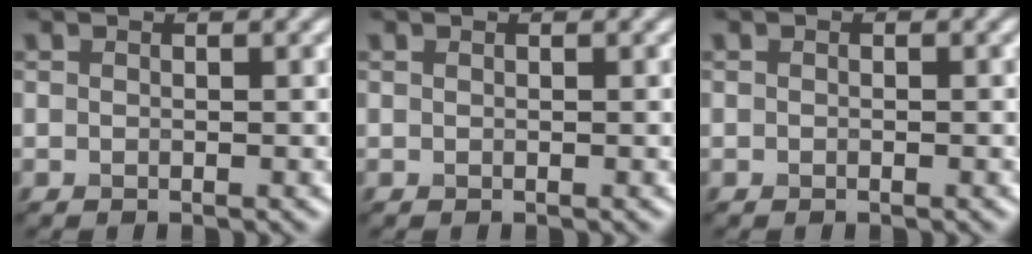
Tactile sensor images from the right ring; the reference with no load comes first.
{"total": 0.0}
{"total": 0.0}